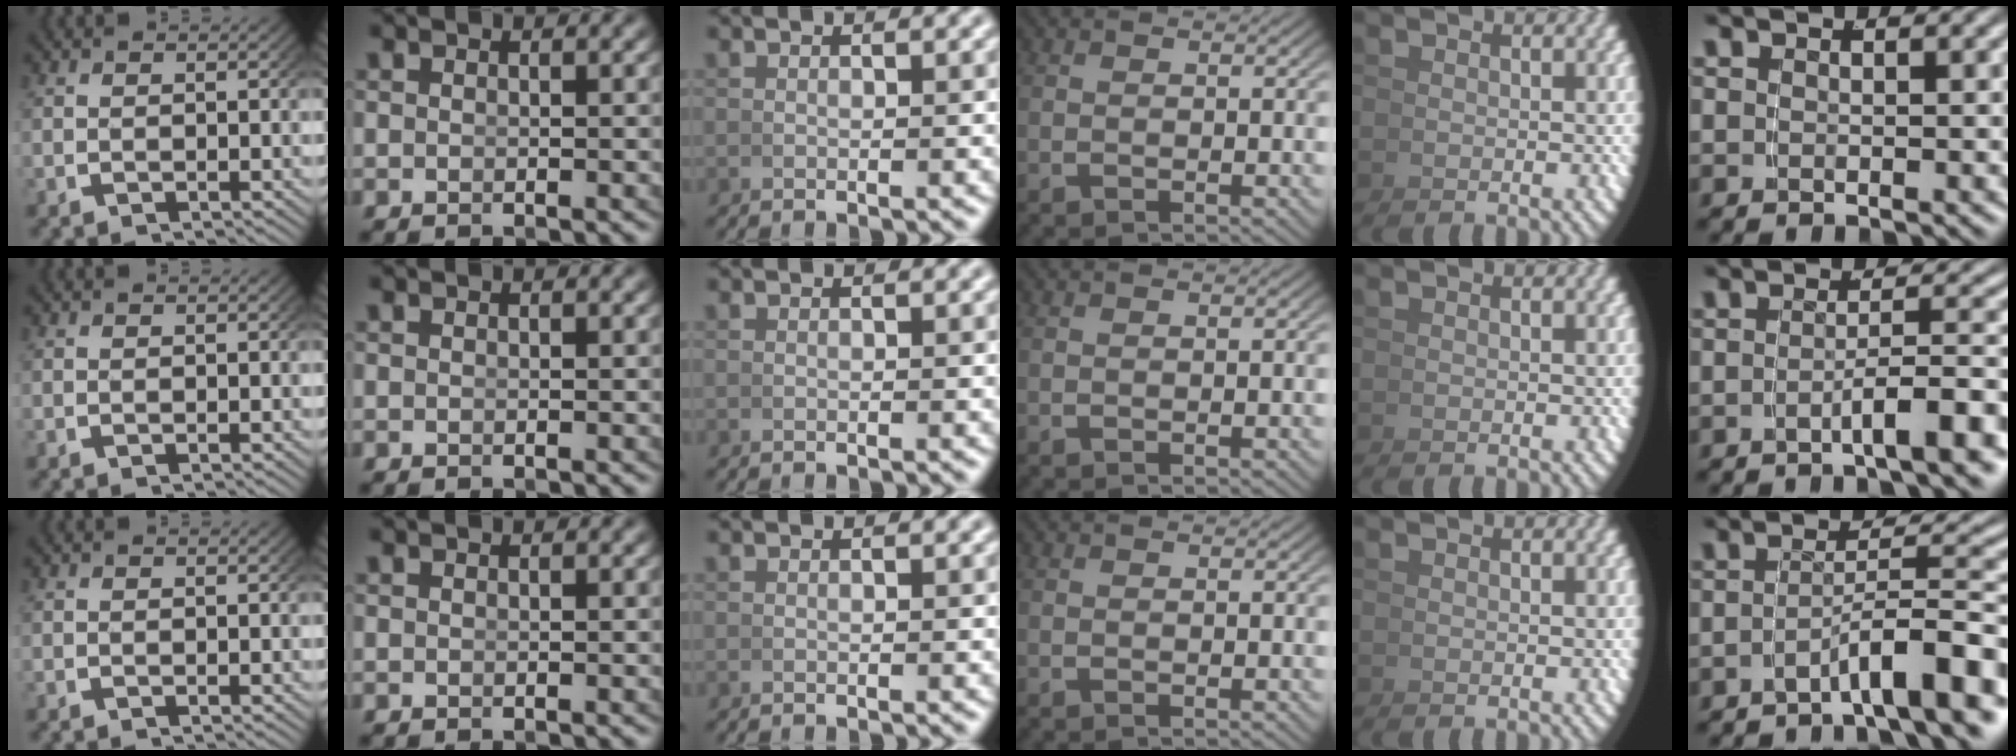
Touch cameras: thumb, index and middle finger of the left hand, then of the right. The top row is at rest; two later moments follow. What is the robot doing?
{"motion": "lift_and_place", "object": "dispenser bottle"}